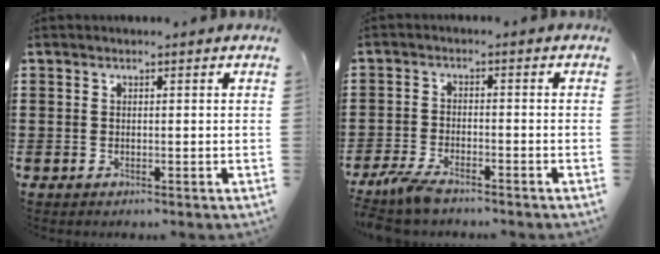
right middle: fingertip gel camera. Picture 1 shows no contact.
{"total": 4.0, "force": [-3.5, 0.8, 1.8], "torque": [-0.060, -0.008, -0.075]}